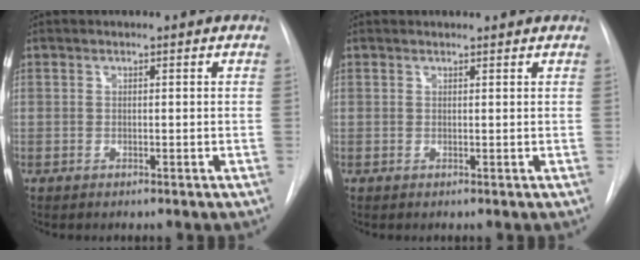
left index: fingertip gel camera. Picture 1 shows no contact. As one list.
[{"total": 2.0, "force": [1.9, 0.3, 0.3], "torque": [-0.004, 0.021, 0.021]}]